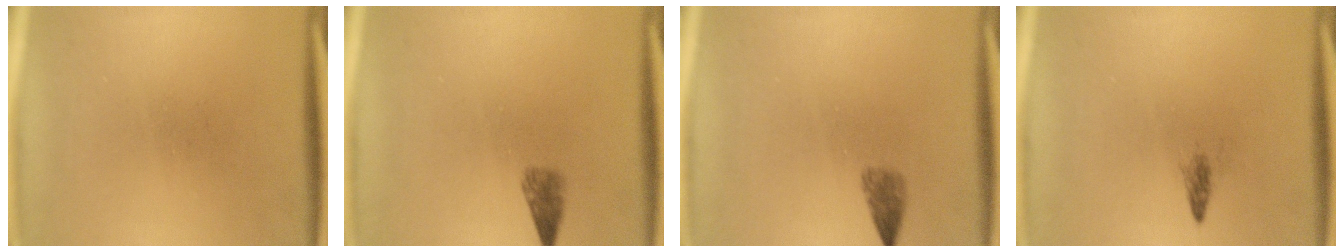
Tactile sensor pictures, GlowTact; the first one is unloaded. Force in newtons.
{"total": 1.9}
{"total": 1.8}
{"total": 1.0}